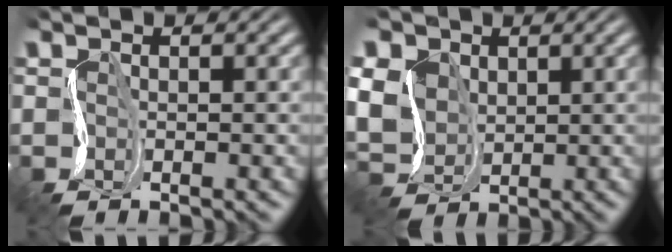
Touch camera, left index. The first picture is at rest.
{"total": 5.2, "force": [2.4, 4.5, 1.2], "torque": [-0.069, 0.033, 0.032]}